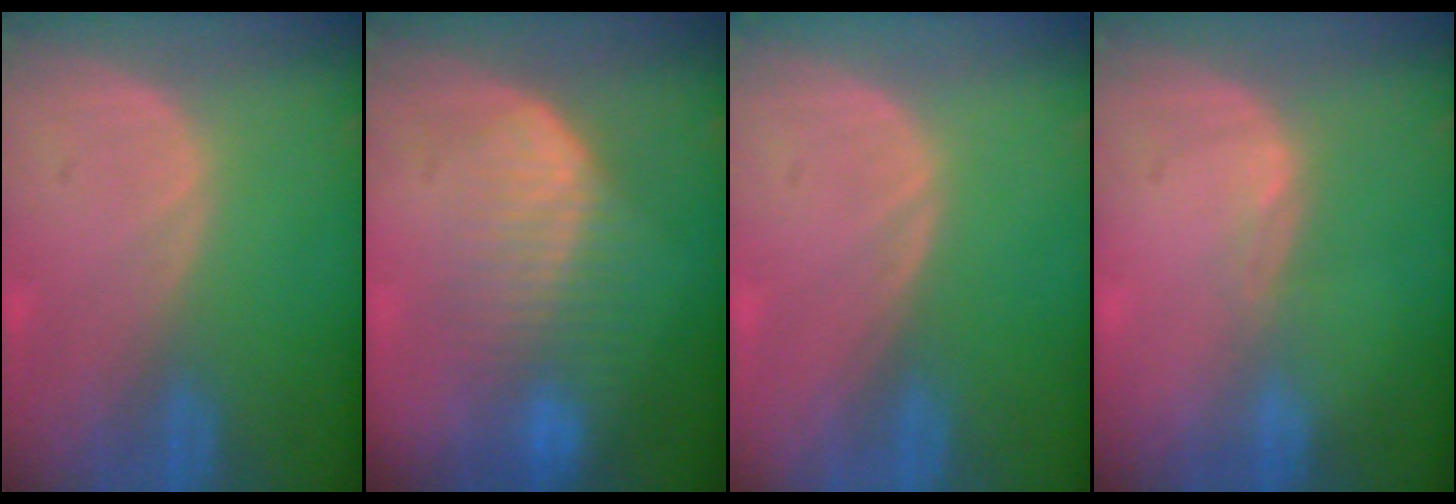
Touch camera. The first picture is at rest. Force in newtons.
{"total": 7.1, "press": 6.9, "slide": 1.6}
{"total": 0.0}
{"total": 1.0, "press": 0.7, "slide": 0.7}